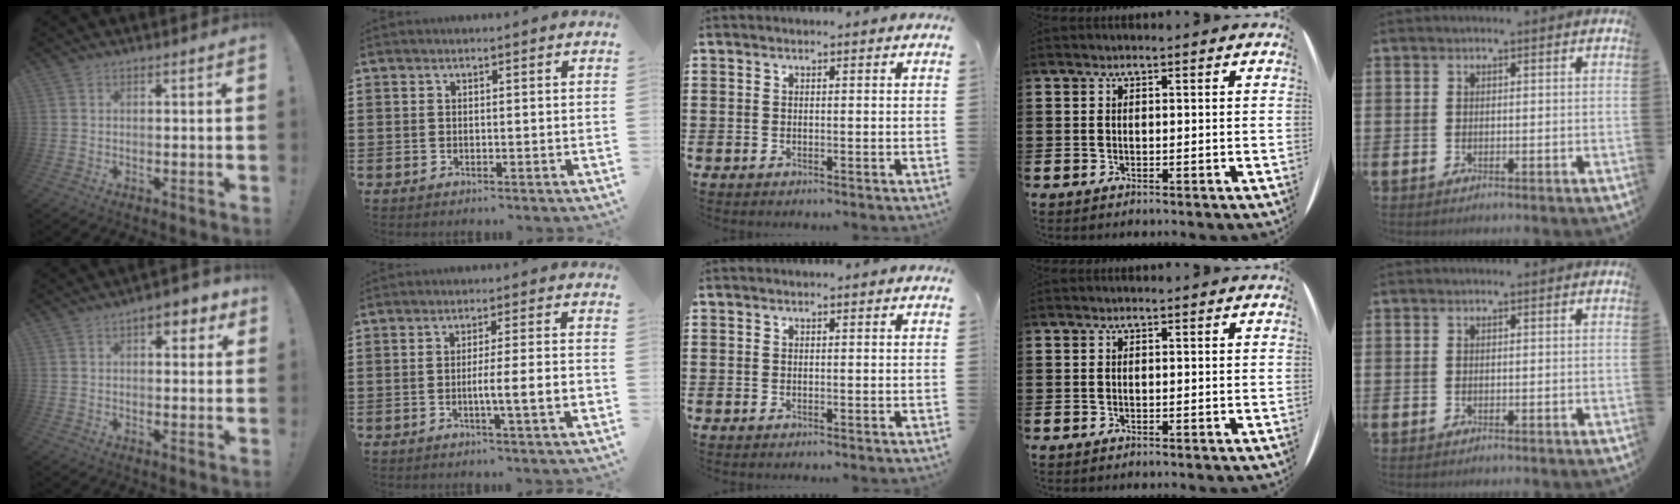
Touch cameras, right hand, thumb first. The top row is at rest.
{"thumb": {"total": 5.9, "force": [2.8, 2.9, 4.2], "torque": [-0.052, -0.003, 0.045]}, "index": {"total": 5.7, "force": [-1.6, -0.1, 5.5], "torque": [-0.092, -0.009, -0.029]}}